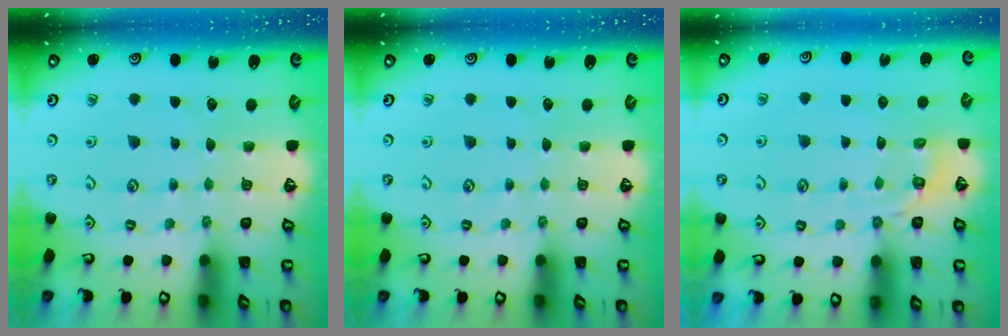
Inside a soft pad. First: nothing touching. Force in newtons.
{"total": 0.0}
{"total": 3.8, "press": 3.2, "slide": 2.1}